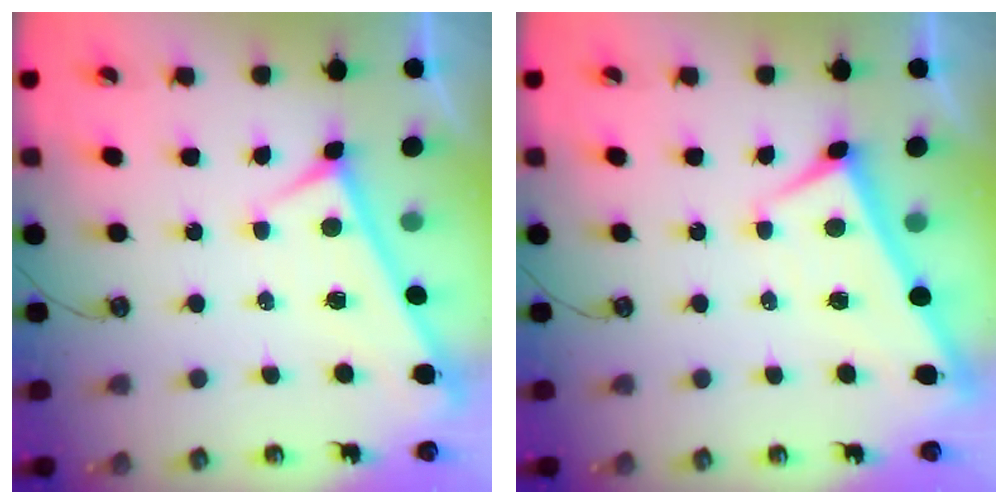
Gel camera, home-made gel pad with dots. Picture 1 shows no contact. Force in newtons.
{"total": 2.6, "press": 2.5, "slide": 0.4}